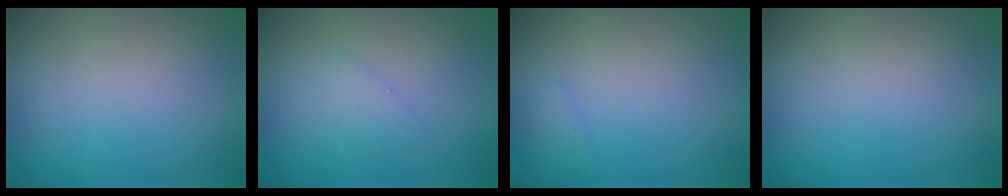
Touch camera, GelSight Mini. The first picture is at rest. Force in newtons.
{"total": 1.4, "press": 1.4, "slide": 0.1}
{"total": 0.6, "press": 0.6, "slide": 0.0}
{"total": 0.0}